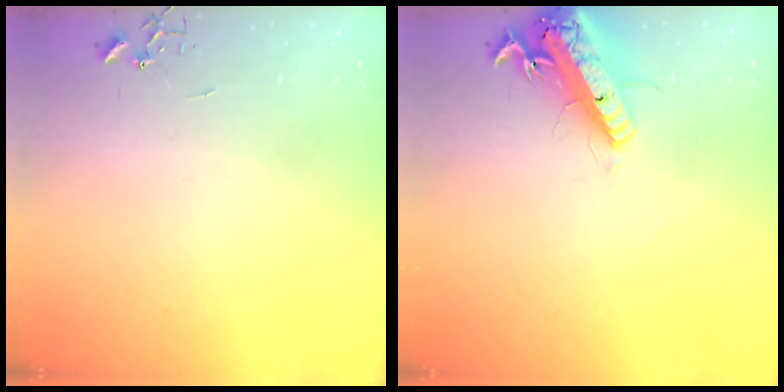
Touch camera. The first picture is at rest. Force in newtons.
{"total": 17.6, "press": 17.3, "slide": 3.4}